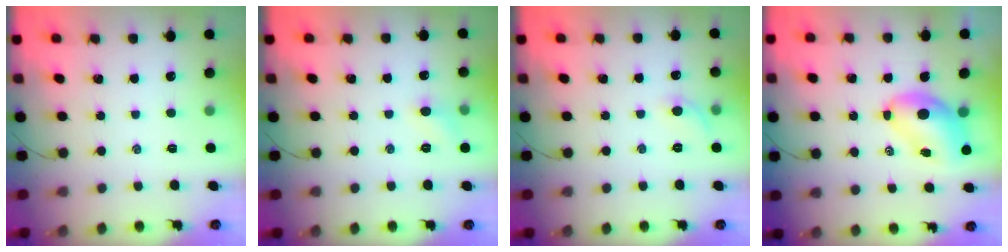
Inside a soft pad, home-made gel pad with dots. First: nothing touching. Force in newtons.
{"total": 5.2, "press": 4.9, "slide": 1.6}
{"total": 5.1, "press": 4.8, "slide": 1.7}
{"total": 7.6, "press": 7.3, "slide": 2.3}